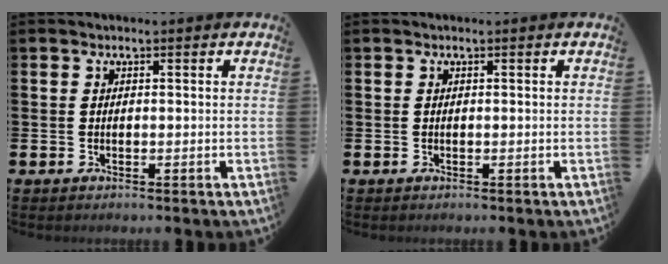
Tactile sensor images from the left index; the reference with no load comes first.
{"total": 0.0}